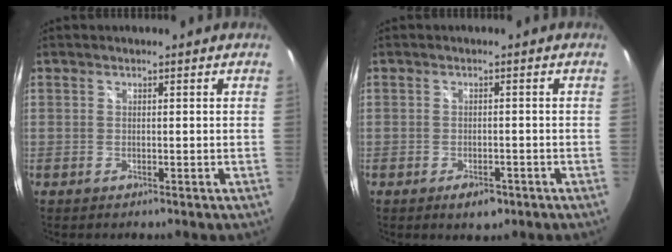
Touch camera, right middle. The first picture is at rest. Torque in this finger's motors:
{"motor_torque": [0.57, -0.59, 0.13, 0.06]}